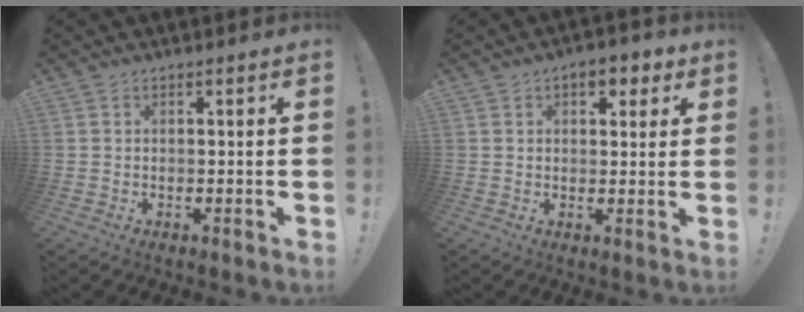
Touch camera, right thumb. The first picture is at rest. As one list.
[{"total": 5.3, "force": [2.7, 3.2, 3.3], "torque": [-0.027, -0.009, 0.041]}]